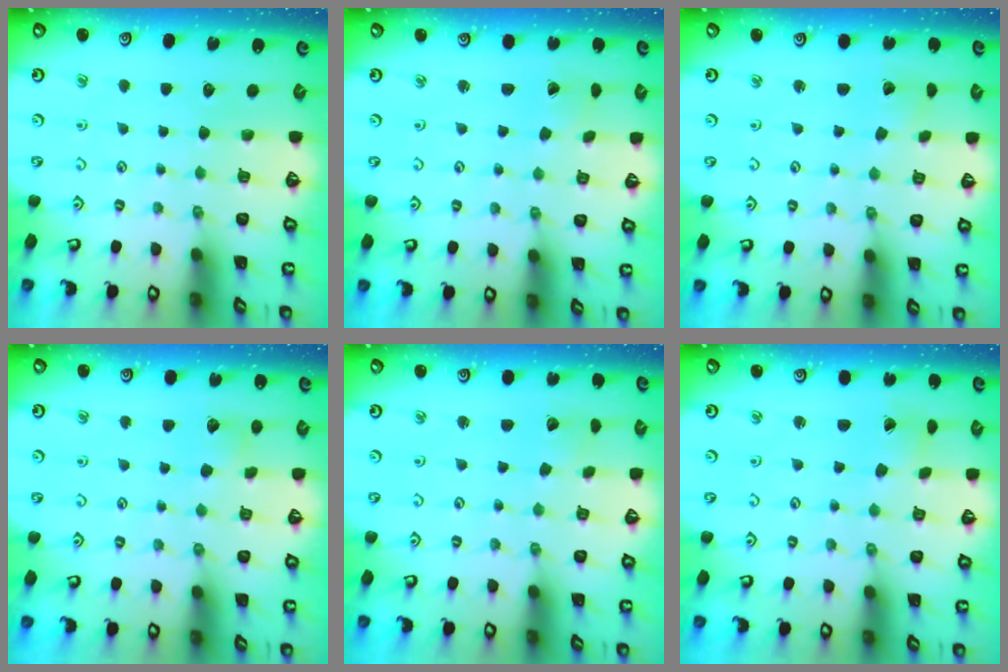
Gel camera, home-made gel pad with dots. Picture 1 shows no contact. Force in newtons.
{"total": 0.6, "press": 0.3, "slide": 0.5}
{"total": 2.3, "press": 2.3, "slide": 0.2}
{"total": 6.6, "press": 6.6, "slide": 0.8}
{"total": 2.2, "press": 2.2, "slide": 0.2}
{"total": 1.6, "press": 1.5, "slide": 0.3}